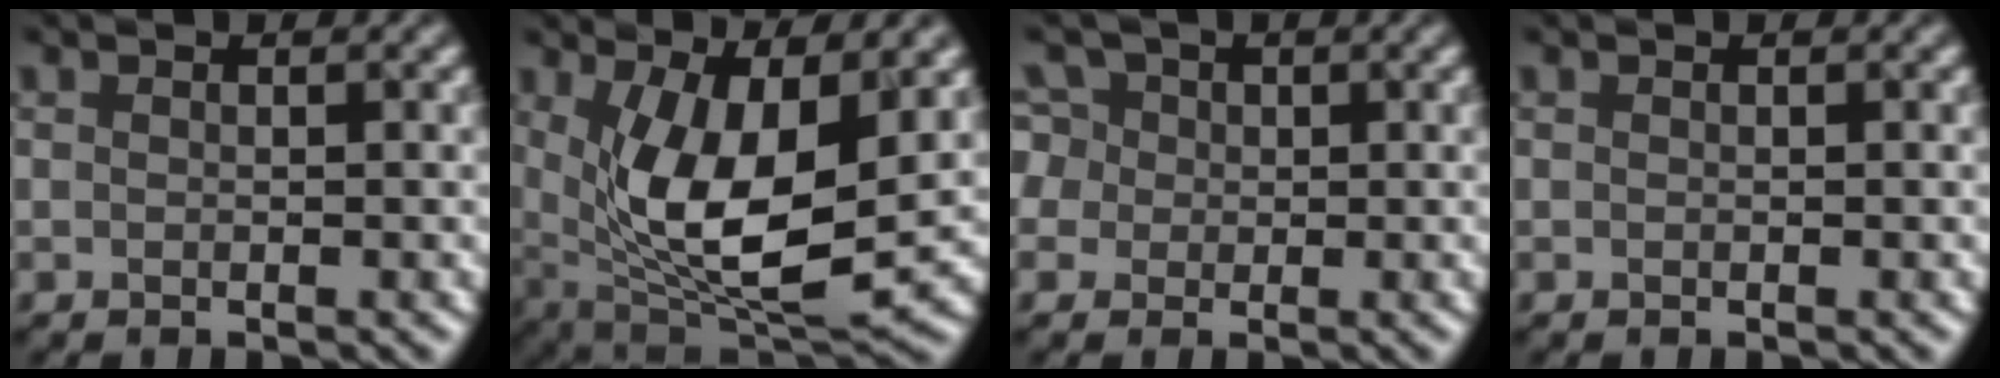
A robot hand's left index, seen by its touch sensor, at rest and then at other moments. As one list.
[{"total": 9.4, "force": [0.4, 4.0, 8.5], "torque": [-0.160, -0.026, 0.036]}, {"total": 5.4, "force": [2.1, 4.4, 2.3], "torque": [-0.056, 0.032, 0.024]}, {"total": 0.0}]